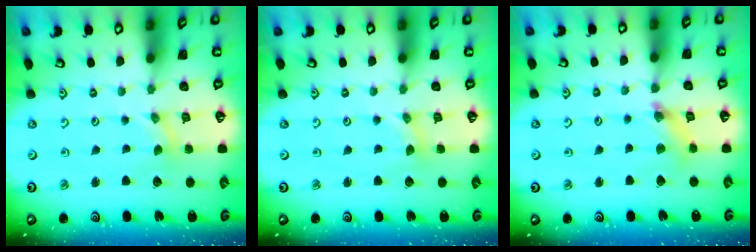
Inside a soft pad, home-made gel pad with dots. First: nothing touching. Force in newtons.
{"total": 1.1, "press": 1.1, "slide": 0.1}
{"total": 4.9, "press": 4.9, "slide": 0.6}